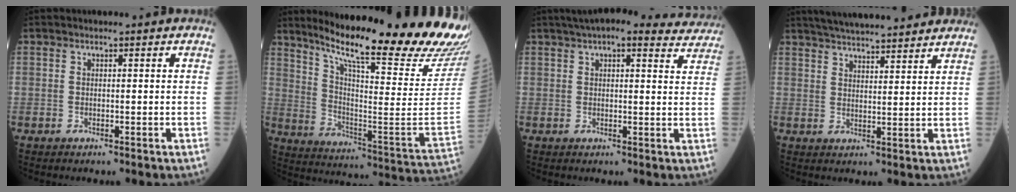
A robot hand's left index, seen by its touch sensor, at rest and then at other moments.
{"total": 29.4, "force": [24.8, 0.2, 15.8], "torque": [-0.260, -0.113, 0.338]}
{"total": 14.5, "force": [13.0, 3.3, 5.6], "torque": [-0.060, 0.031, 0.151]}
{"total": 15.5, "force": [14.0, 2.1, 6.4], "torque": [-0.100, 0.029, 0.198]}